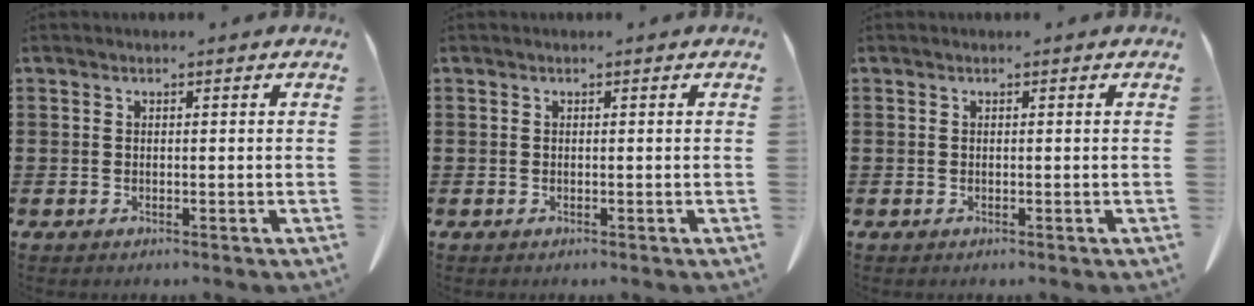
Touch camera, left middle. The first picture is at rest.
{"total": 0.0}
{"total": 0.0}